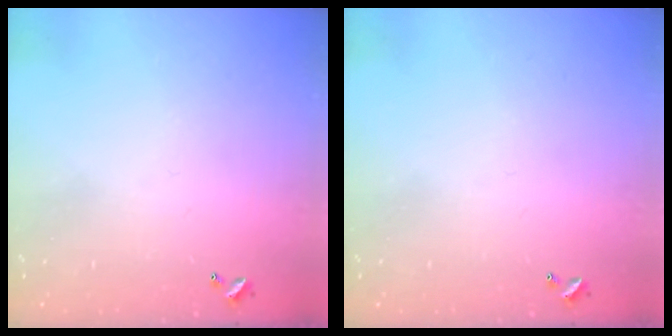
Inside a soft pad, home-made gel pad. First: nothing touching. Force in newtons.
{"total": 0.0}